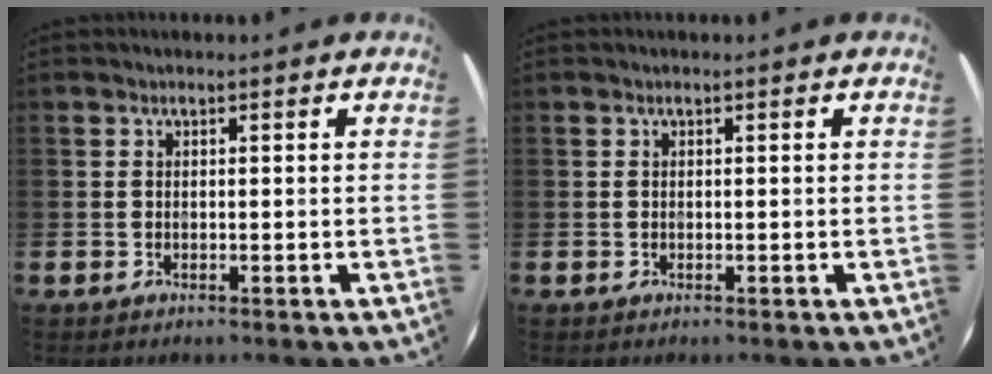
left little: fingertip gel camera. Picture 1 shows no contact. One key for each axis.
{"total": 0.0}